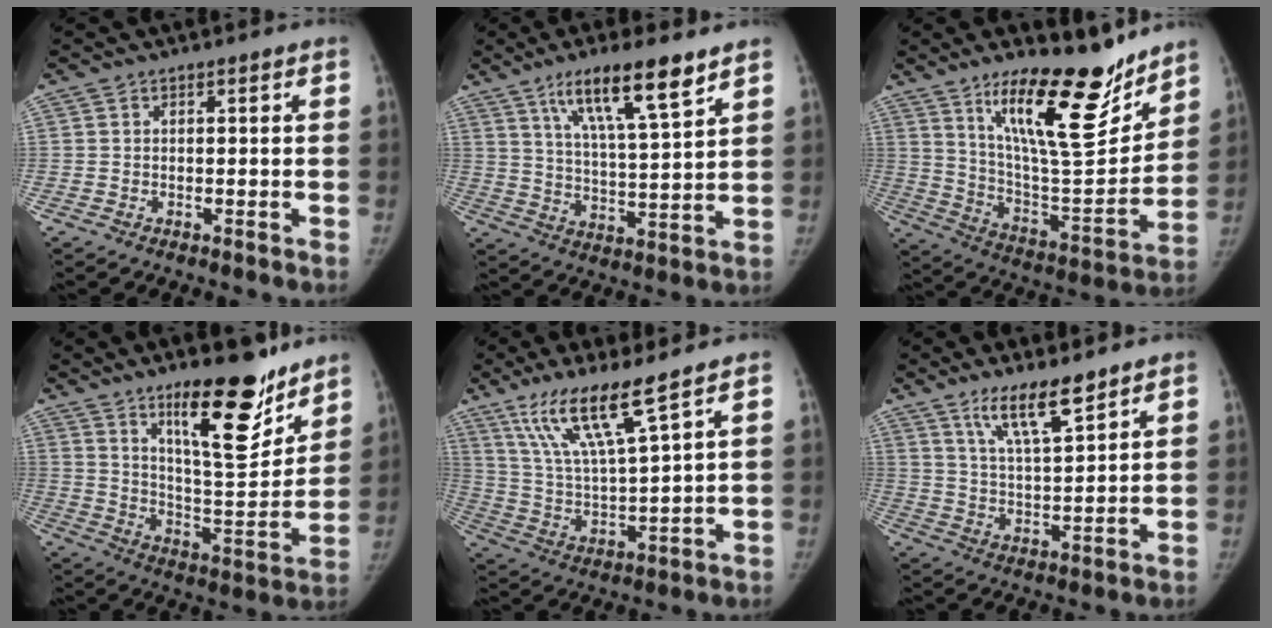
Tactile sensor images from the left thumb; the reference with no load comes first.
{"total": 13.8, "force": [8.6, 2.4, 10.6], "torque": [-0.174, -0.038, 0.152]}
{"total": 22.9, "force": [15.4, 6.6, 15.6], "torque": [-0.205, -0.103, 0.262]}
{"total": 18.6, "force": [12.5, 5.5, 12.7], "torque": [-0.147, -0.095, 0.203]}
{"total": 12.9, "force": [8.6, 0.9, 9.5], "torque": [-0.186, -0.045, 0.179]}
{"total": 8.4, "force": [6.3, 2.1, 5.1], "torque": [-0.074, -0.048, 0.114]}